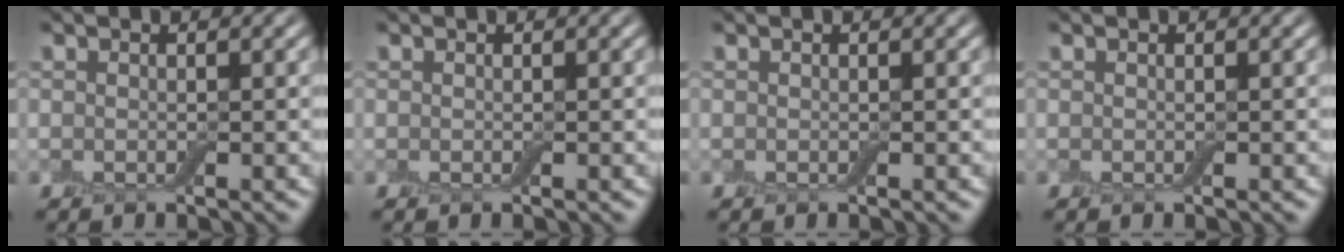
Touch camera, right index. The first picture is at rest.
{"total": 0.0}
{"total": 0.0}
{"total": 0.0}